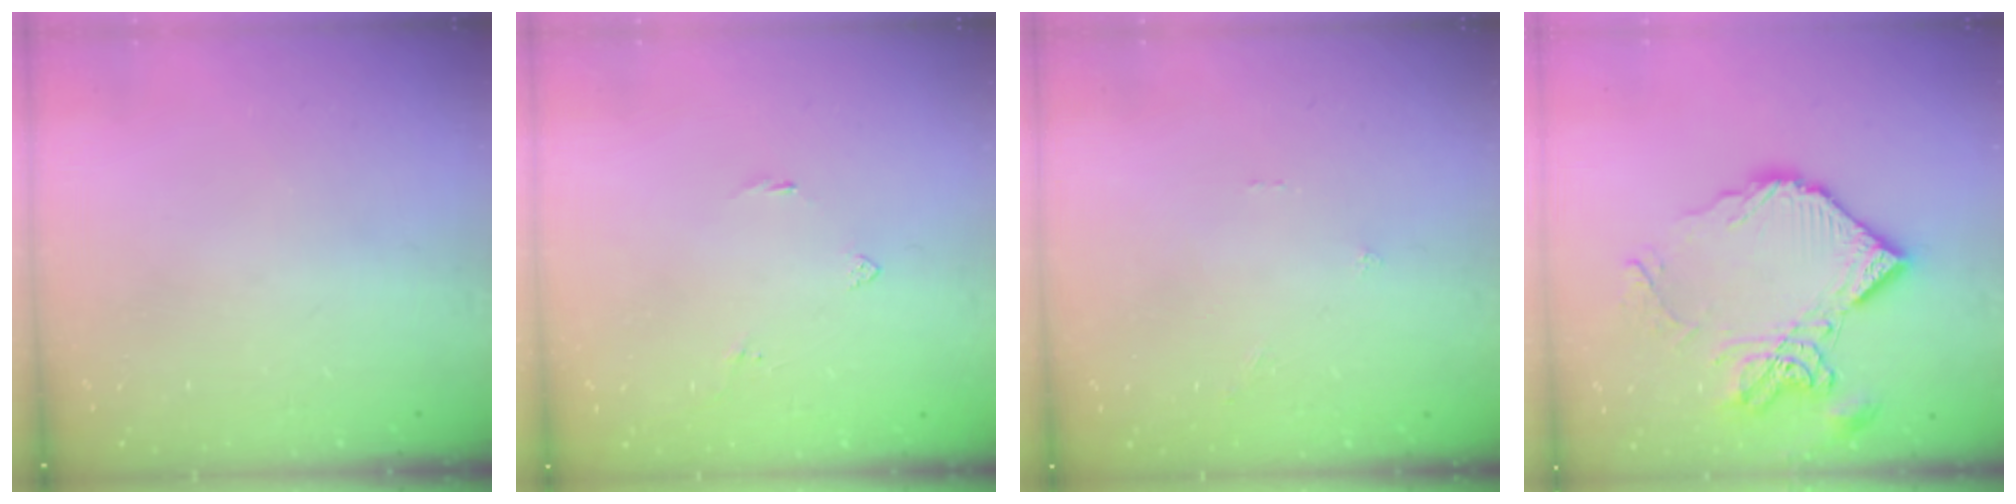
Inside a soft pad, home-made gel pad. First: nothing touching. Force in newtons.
{"total": 2.7, "press": 2.7, "slide": 0.5}
{"total": 0.0}
{"total": 15.2, "press": 15.1, "slide": 2.0}